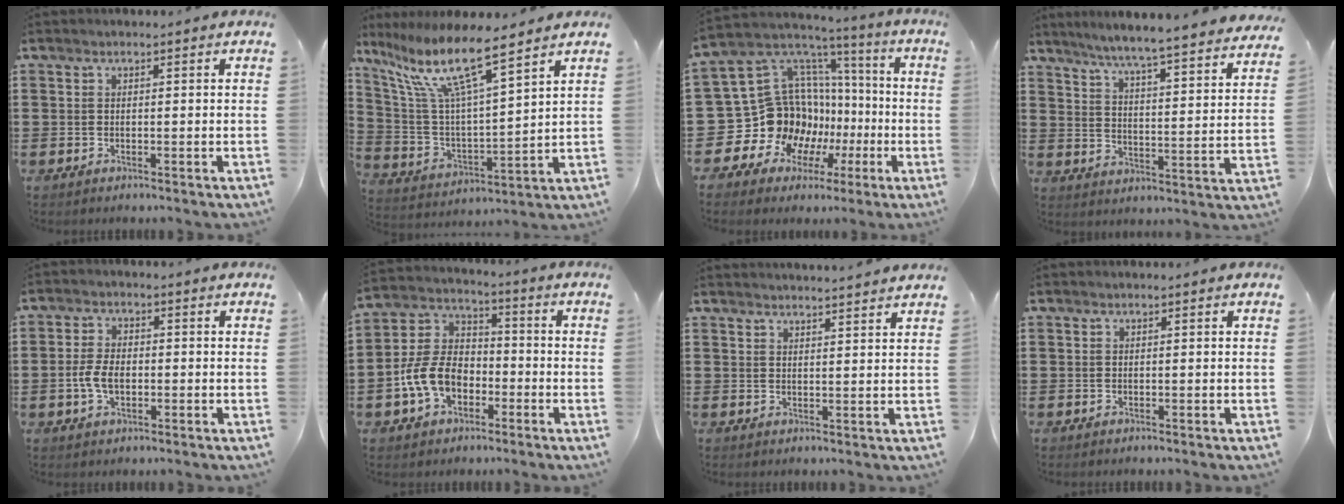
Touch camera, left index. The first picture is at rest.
{"total": 12.1, "force": [8.6, 1.8, 8.4], "torque": [-0.199, -0.048, 0.143]}
{"total": 16.7, "force": [-2.9, 15.4, 5.9], "torque": [-0.158, -0.043, -0.007]}
{"total": 5.4, "force": [5.0, -1.2, 1.8], "torque": [-0.060, -0.049, 0.076]}
{"total": 4.6, "force": [-1.0, 2.6, 3.6], "torque": [-0.087, -0.001, -0.024]}
{"total": 9.0, "force": [-3.4, 6.2, 5.5], "torque": [-0.148, 0.010, -0.071]}
{"total": 2.4, "force": [2.3, -0.6, -0.1], "torque": [-0.005, -0.010, 0.044]}
{"total": 0.0}